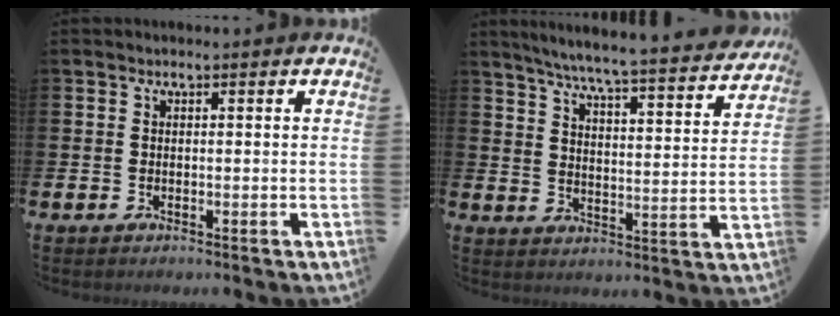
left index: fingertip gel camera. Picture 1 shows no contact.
{"total": 6.6, "force": [6.1, -0.1, 2.5], "torque": [-0.065, -0.052, 0.102]}